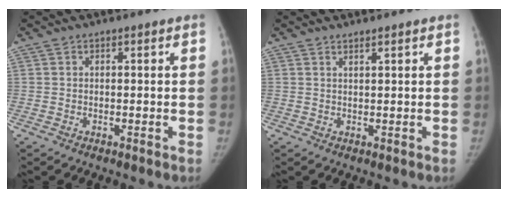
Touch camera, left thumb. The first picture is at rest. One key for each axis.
{"total": 1.1, "fx": 1.0, "fy": -0.1, "fz": 0.5, "tx": -0.008, "ty": -0.009, "tz": 0.019}